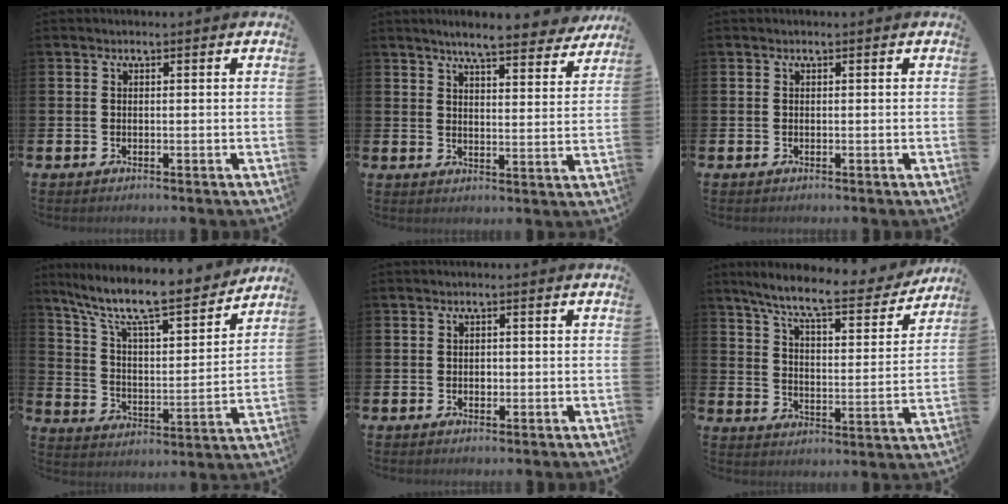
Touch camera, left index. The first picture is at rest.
{"total": 6.6, "force": [6.1, 0.7, 2.4], "torque": [-0.047, -0.036, 0.102]}
{"total": 0.0}
{"total": 10.3, "force": [9.0, 1.5, 4.7], "torque": [-0.125, -0.062, 0.148]}
{"total": 0.8, "force": [0.0, 0.7, 0.4], "torque": [-0.001, 0.002, -0.003]}
{"total": 8.6, "force": [7.6, 1.3, 3.9], "torque": [-0.101, -0.048, 0.127]}